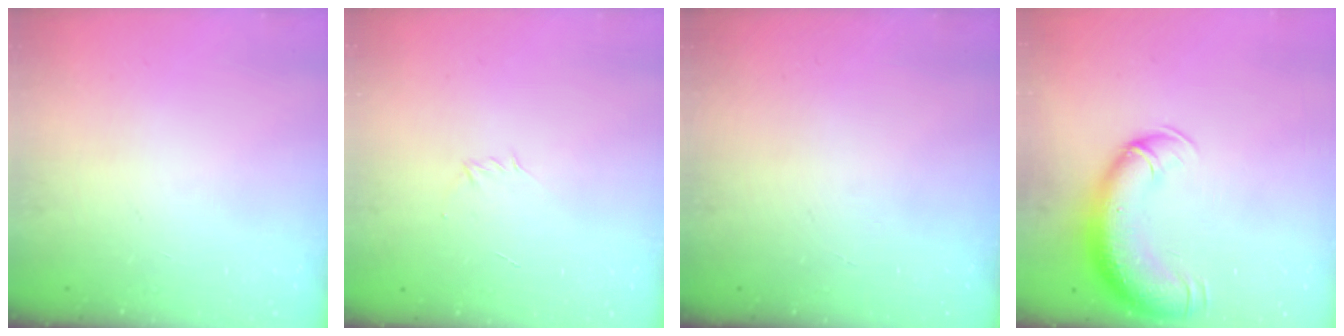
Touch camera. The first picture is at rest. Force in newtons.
{"total": 2.9, "press": 2.8, "slide": 0.8}
{"total": 0.0}
{"total": 13.1, "press": 12.7, "slide": 3.2}